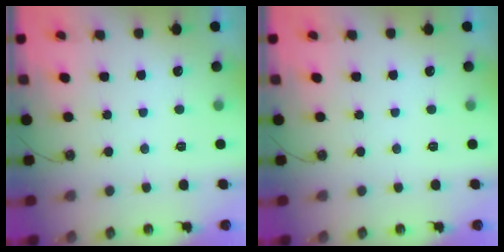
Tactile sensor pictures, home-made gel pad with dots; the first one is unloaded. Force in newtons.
{"total": 0.0}